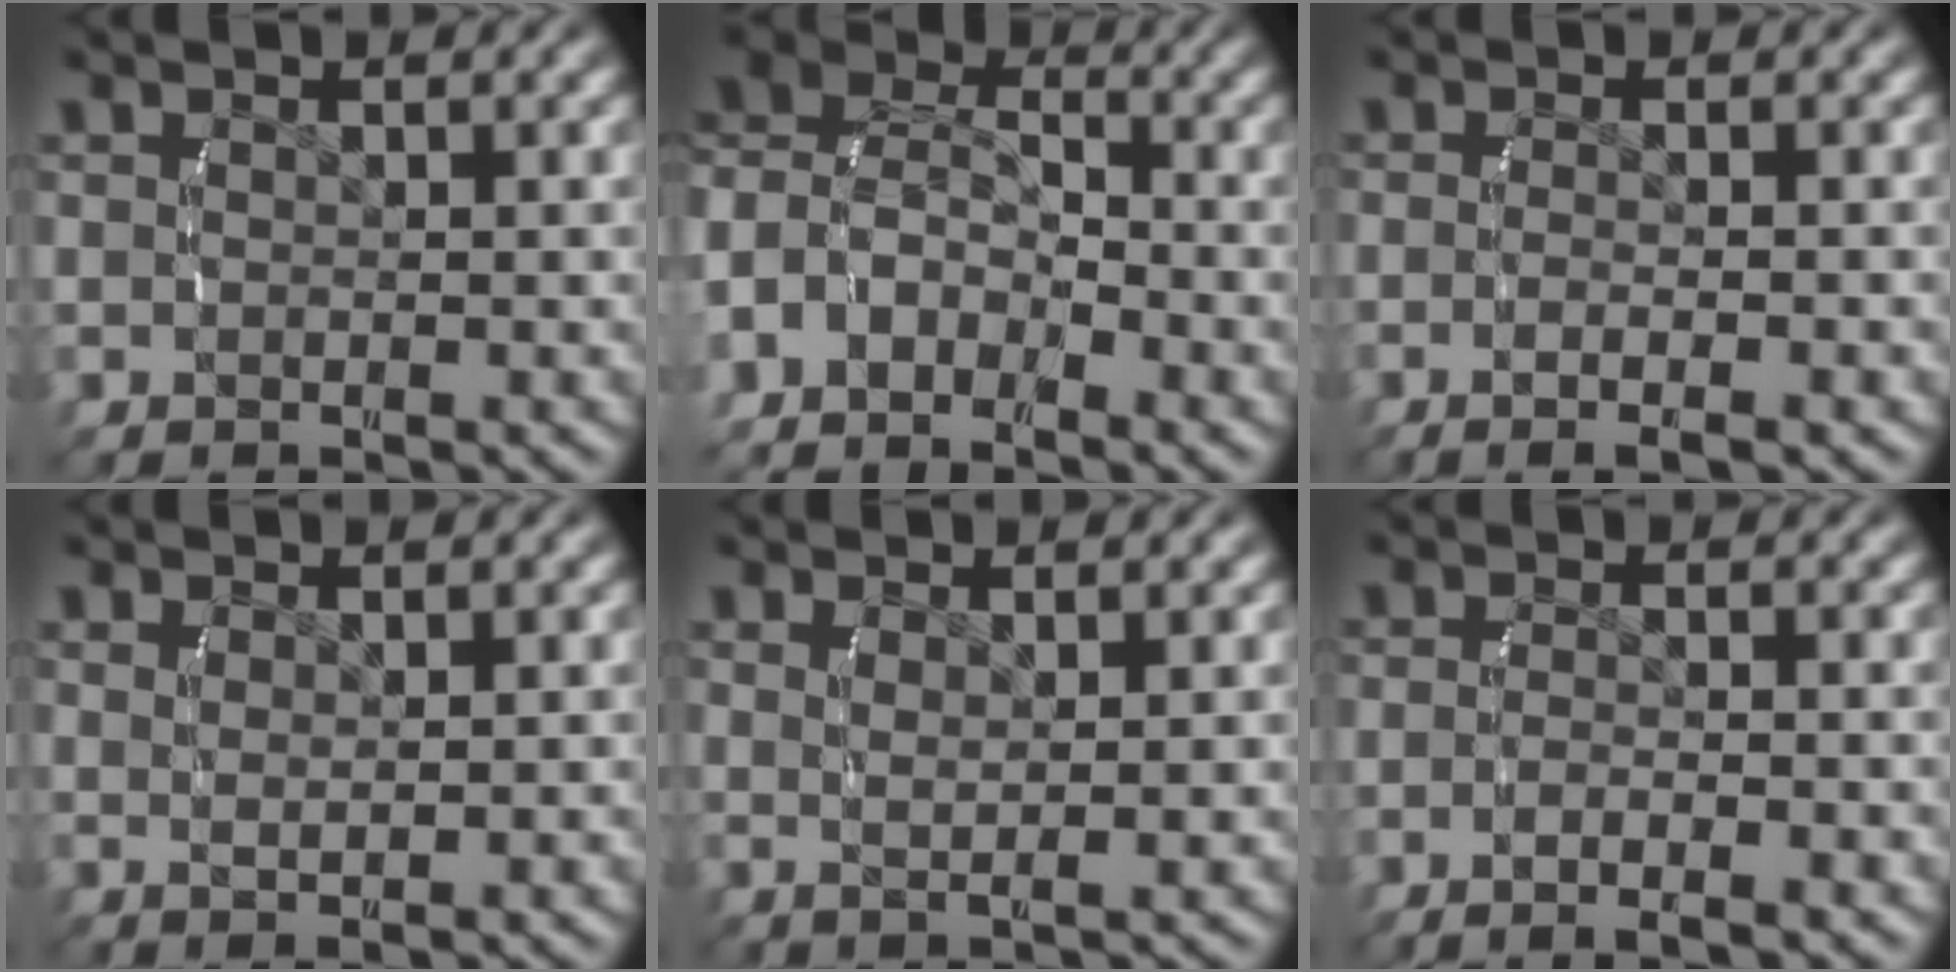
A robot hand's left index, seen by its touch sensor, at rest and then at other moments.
{"total": 7.5, "force": [-0.2, 6.2, 4.2], "torque": [-0.102, -0.011, -0.015]}
{"total": 2.7, "force": [-1.8, 0.1, 2.0], "torque": [-0.036, -0.003, -0.028]}
{"total": 1.3, "force": [0.6, -0.4, 1.0], "torque": [-0.019, -0.007, 0.023]}
{"total": 1.7, "force": [0.9, -0.5, 1.3], "torque": [-0.025, -0.008, 0.027]}
{"total": 3.0, "force": [-2.3, 0.1, 1.9], "torque": [-0.038, -0.004, -0.037]}